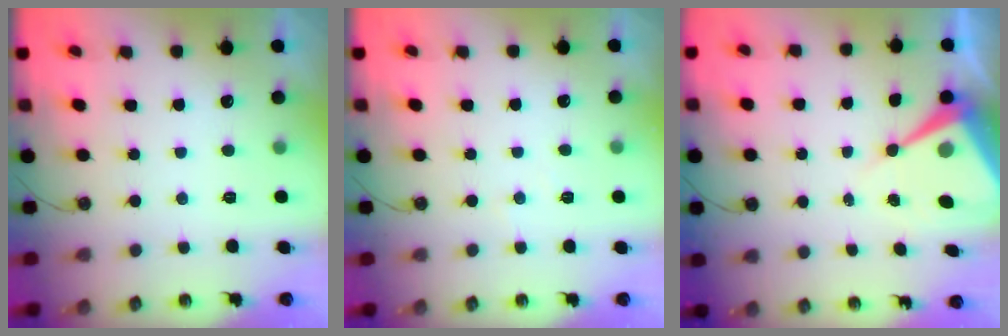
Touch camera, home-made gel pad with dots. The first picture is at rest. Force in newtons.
{"total": 2.1, "press": 2.1, "slide": 0.4}
{"total": 10.6, "press": 10.6, "slide": 0.6}